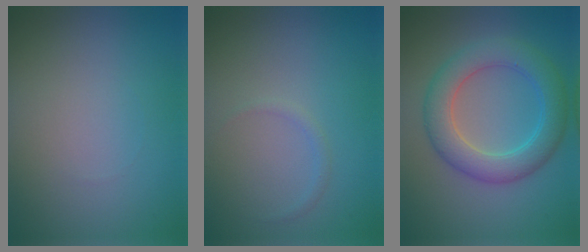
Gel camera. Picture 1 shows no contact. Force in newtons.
{"total": 0.7, "press": 0.7, "slide": 0.1}
{"total": 5.4, "press": 5.4, "slide": 0.1}